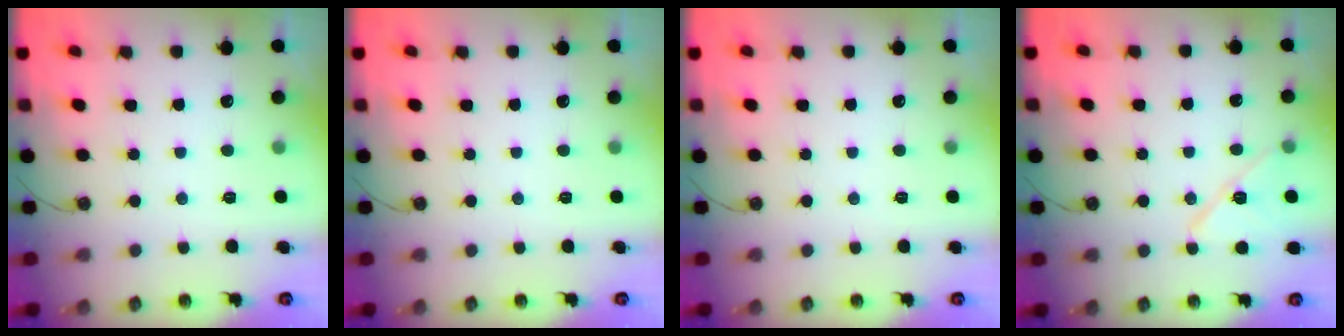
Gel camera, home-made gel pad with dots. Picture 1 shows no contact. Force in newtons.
{"total": 0.0}
{"total": 0.0}
{"total": 11.0, "press": 10.9, "slide": 1.6}